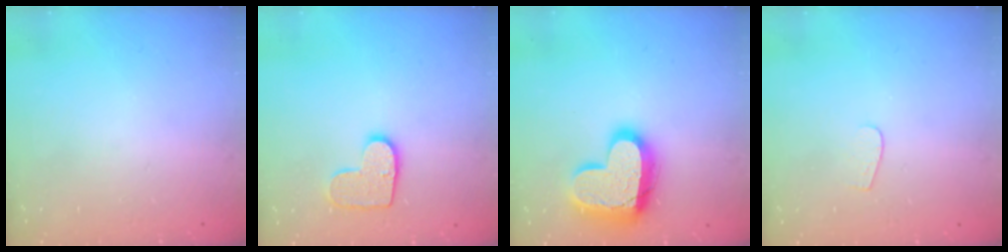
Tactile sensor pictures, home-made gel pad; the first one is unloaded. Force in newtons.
{"total": 10.0, "press": 10.0, "slide": 0.5}
{"total": 17.9, "press": 17.8, "slide": 1.6}
{"total": 3.4, "press": 3.4, "slide": 0.3}